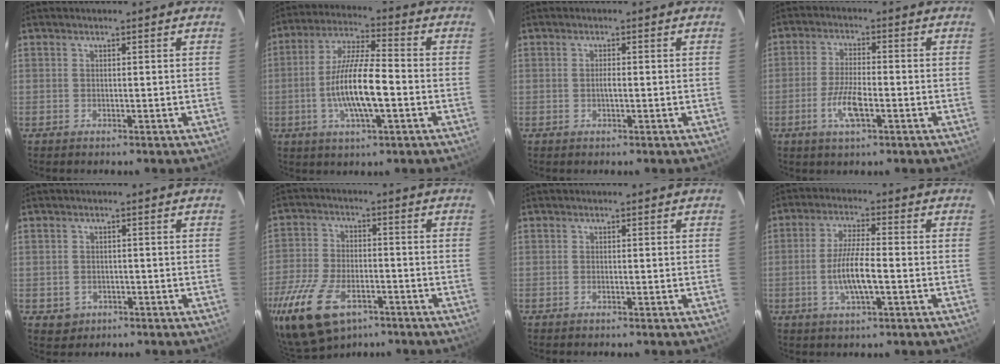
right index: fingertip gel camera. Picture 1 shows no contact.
{"total": 12.5, "force": [-2.9, 2.6, 11.9], "torque": [-0.233, -0.002, -0.054]}
{"total": 1.1, "force": [-0.1, 0.2, 1.0], "torque": [-0.018, 0.001, -0.002]}
{"total": 6.7, "force": [-2.7, 1.9, 5.8], "torque": [-0.124, -0.004, -0.052]}
{"total": 3.2, "force": [-1.1, 2.9, 0.9], "torque": [-0.022, 0.002, -0.006]}
{"total": 19.0, "force": [-11.5, 10.1, 11.2], "torque": [-0.269, -0.035, -0.203]}
{"total": 0.0}
{"total": 7.7, "force": [-1.8, 1.5, 7.4], "torque": [-0.145, -0.002, -0.035]}